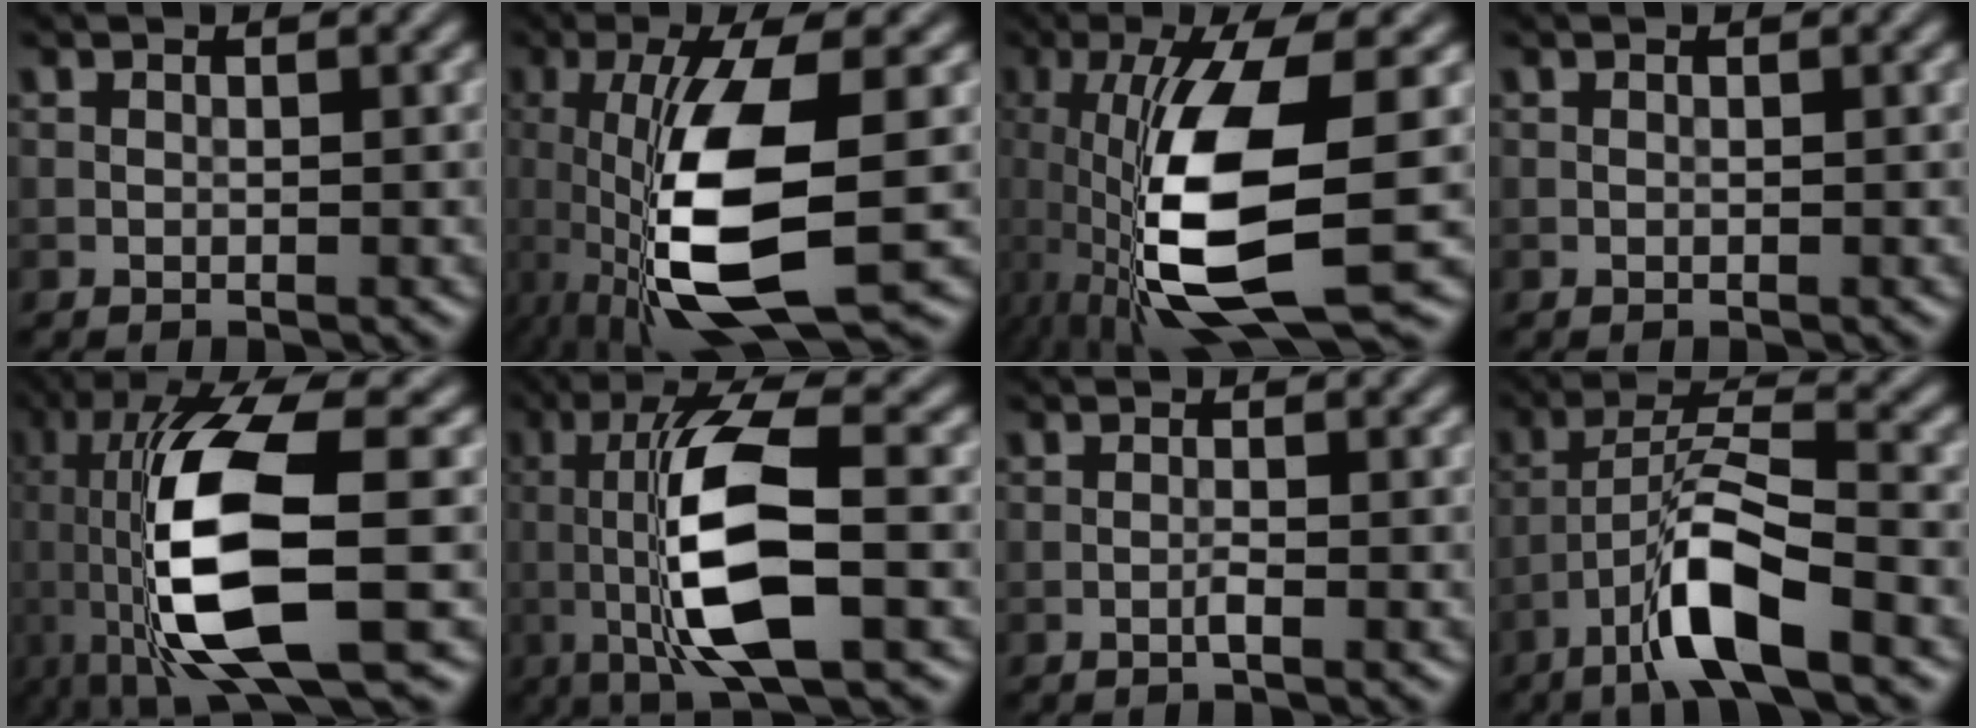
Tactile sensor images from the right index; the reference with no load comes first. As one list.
[{"total": 10.5, "force": [-1.5, 2.9, 10.0], "torque": [-0.195, -0.015, -0.022]}, {"total": 11.8, "force": [-2.1, 3.4, 11.1], "torque": [-0.217, -0.020, -0.035]}, {"total": 0.0}, {"total": 13.6, "force": [-1.2, 4.4, 12.9], "torque": [-0.248, -0.018, -0.023]}, {"total": 10.0, "force": [-0.8, 2.9, 9.5], "torque": [-0.179, 0.001, -0.013]}, {"total": 0.7, "force": [-0.4, 0.0, 0.6], "torque": [-0.013, 0.001, -0.010]}, {"total": 7.3, "force": [-4.1, 1.3, 5.9], "torque": [-0.112, 0.011, -0.080]}]